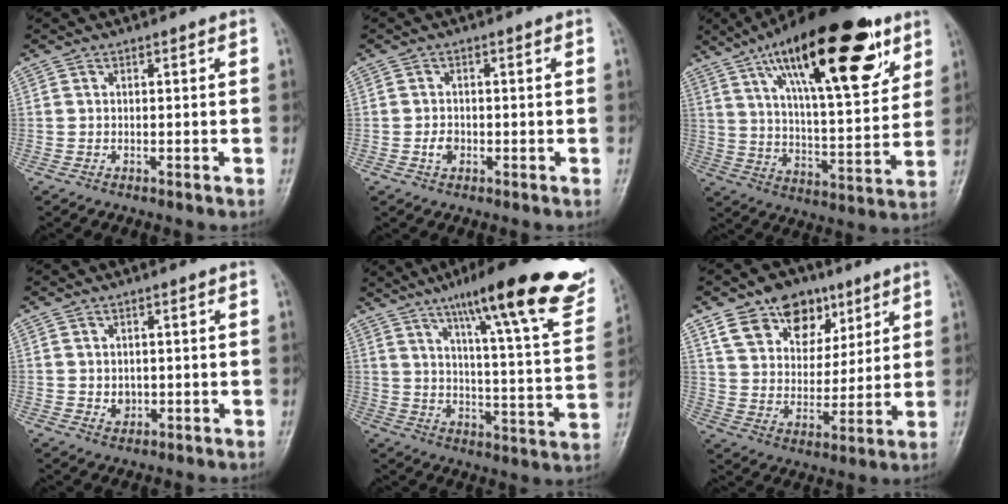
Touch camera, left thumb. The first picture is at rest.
{"total": 2.7, "force": [-0.8, 2.1, 1.5], "torque": [-0.018, 0.006, -0.016]}
{"total": 27.5, "force": [15.0, 9.2, 21.1], "torque": [-0.310, -0.034, 0.242]}
{"total": 2.3, "force": [0.0, 1.9, 1.2], "torque": [-0.012, -0.001, 0.007]}
{"total": 27.3, "force": [18.7, 4.3, 19.5], "torque": [-0.253, -0.070, 0.255]}
{"total": 14.2, "force": [8.5, 9.5, 6.1], "torque": [-0.060, -0.035, 0.148]}